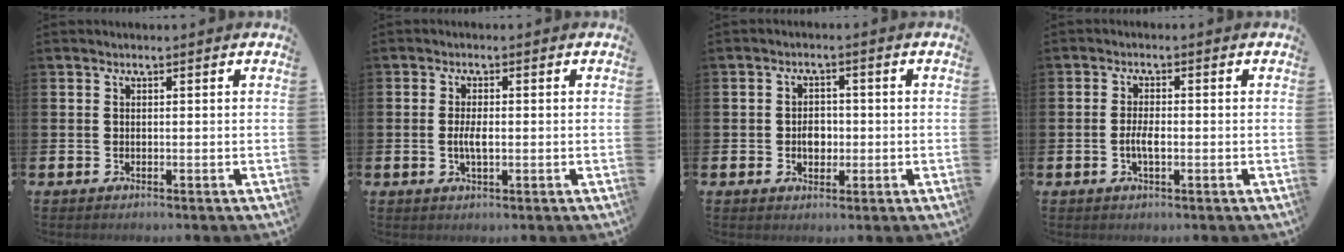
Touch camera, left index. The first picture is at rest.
{"total": 2.7, "force": [-0.2, 1.1, 2.5], "torque": [-0.048, 0.001, -0.004]}
{"total": 2.9, "force": [-0.4, 2.3, 1.8], "torque": [-0.014, -0.004, -0.015]}
{"total": 2.5, "force": [-0.6, 1.0, 2.2], "torque": [-0.042, 0.002, -0.012]}